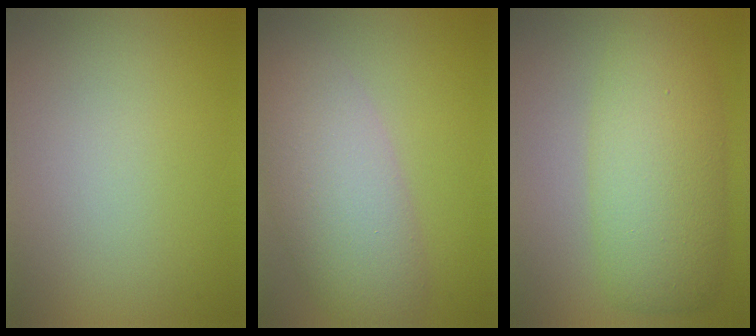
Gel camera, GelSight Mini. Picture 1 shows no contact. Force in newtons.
{"total": 7.2, "press": 7.2, "slide": 0.5}
{"total": 6.7, "press": 6.7, "slide": 0.1}